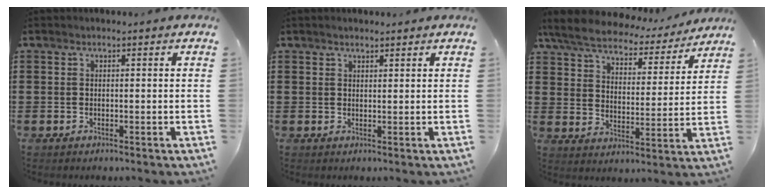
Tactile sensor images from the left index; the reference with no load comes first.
{"total": 1.2, "force": [1.1, 0.3, 0.3], "torque": [-0.007, 0.002, 0.021]}
{"total": 6.2, "force": [5.7, 1.4, 1.9], "torque": [-0.065, -0.033, 0.097]}